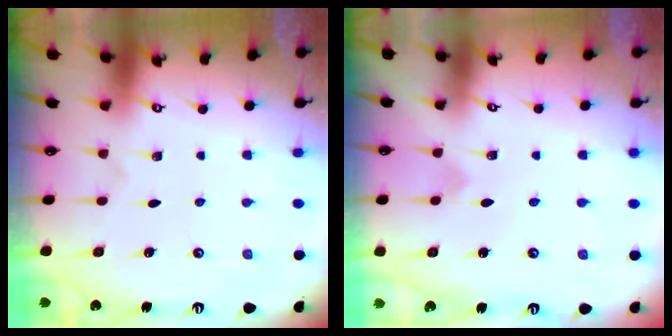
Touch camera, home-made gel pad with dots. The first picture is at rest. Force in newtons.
{"total": 1.7, "press": 1.6, "slide": 0.1}